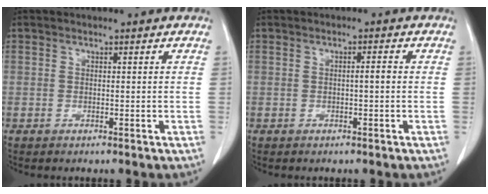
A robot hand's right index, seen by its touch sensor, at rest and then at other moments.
{"total": 1.4, "force": [-0.1, 0.1, 1.4], "torque": [-0.023, 0.004, -0.001]}